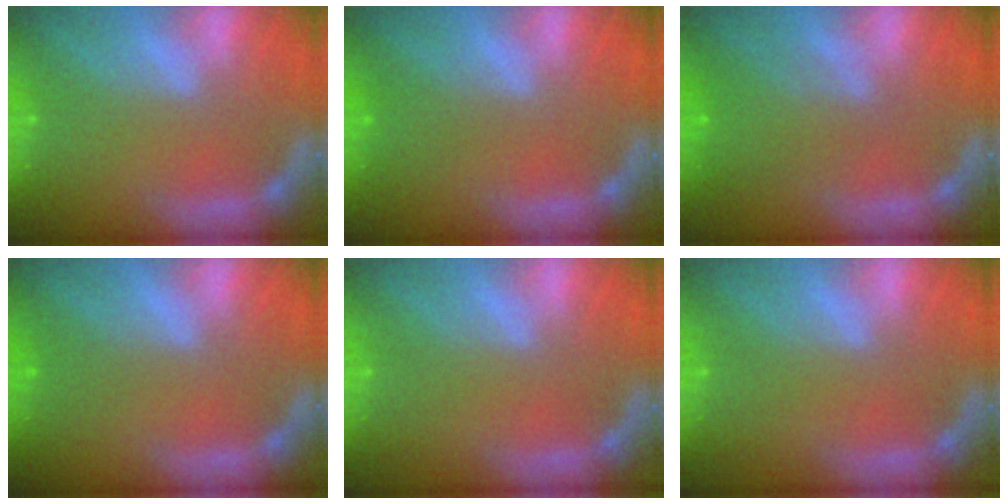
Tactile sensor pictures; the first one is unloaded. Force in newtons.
{"total": 1.5}
{"total": 4.0}
{"total": 0.9}
{"total": 0.0}
{"total": 0.0}